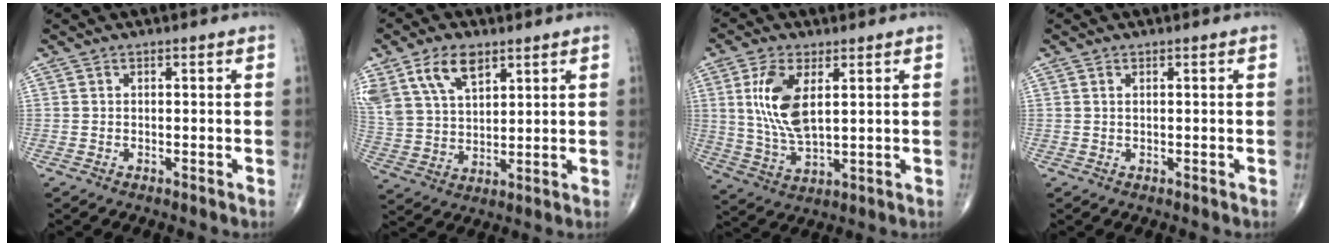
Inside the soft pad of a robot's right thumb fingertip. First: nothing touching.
{"total": 13.1, "force": [7.4, 7.4, 7.9], "torque": [-0.147, -0.017, 0.148]}
{"total": 11.1, "force": [3.0, 5.1, 9.5], "torque": [-0.196, -0.014, 0.065]}
{"total": 0.5, "force": [0.3, 0.2, 0.4], "torque": [-0.012, 0.005, 0.006]}